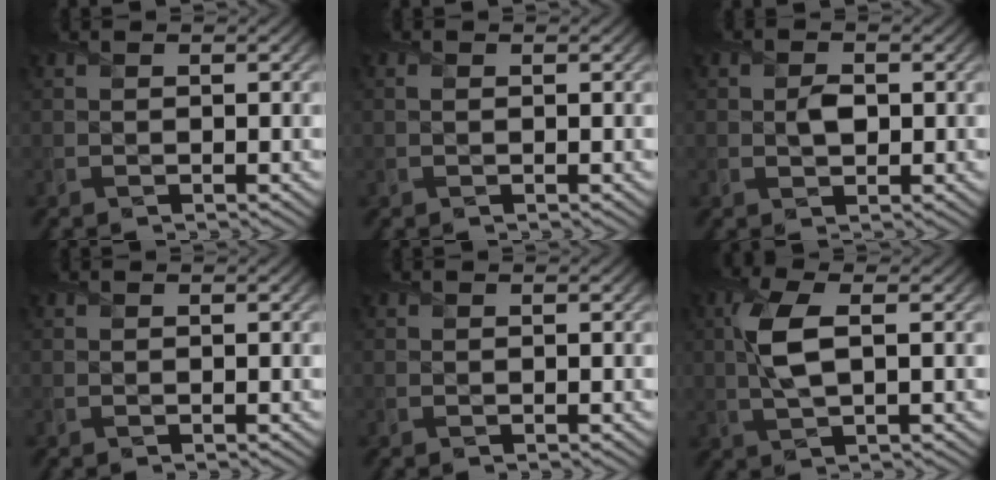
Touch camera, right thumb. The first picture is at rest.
{"total": 0.6, "force": [0.2, 0.4, 0.4], "torque": [-0.013, 0.001, 0.002]}
{"total": 2.2, "force": [0.0, 1.6, 1.6], "torque": [-0.033, -0.004, -0.002]}
{"total": 0.0}
{"total": 0.0}
{"total": 5.6, "force": [0.8, 2.0, 5.1], "torque": [-0.129, 0.006, 0.013]}